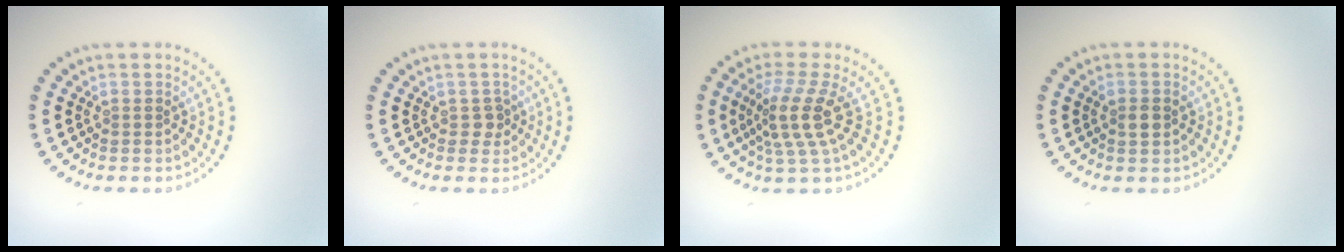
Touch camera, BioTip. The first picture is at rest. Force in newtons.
{"total": 1.1, "press": 1.0, "slide": 0.6}
{"total": 3.9, "press": 2.9, "slide": 2.6}
{"total": 1.3, "press": 1.3, "slide": 0.2}